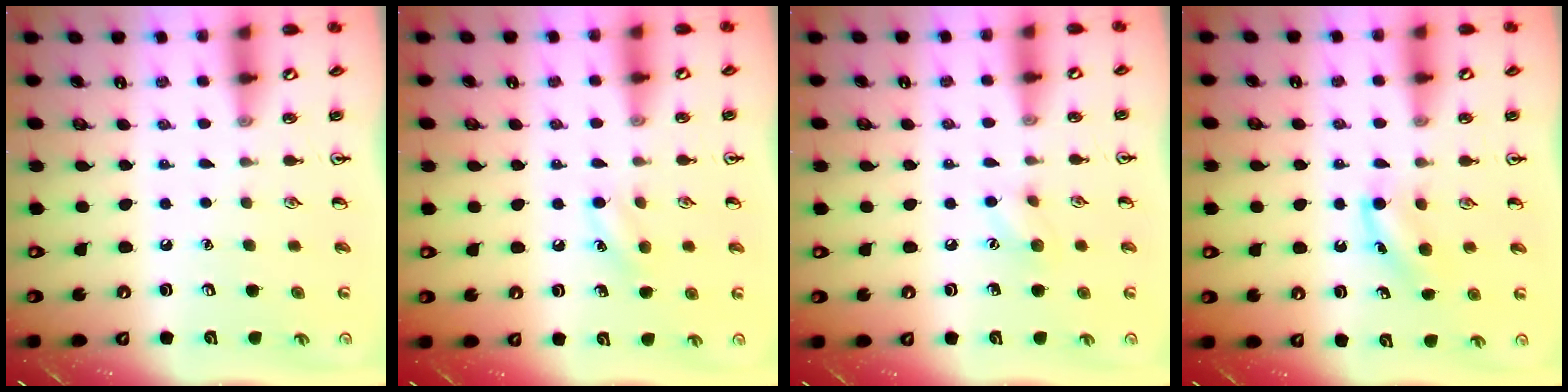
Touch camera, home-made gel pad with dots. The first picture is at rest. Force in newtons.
{"total": 7.0, "press": 6.7, "slide": 2.1}
{"total": 6.3, "press": 6.1, "slide": 1.4}
{"total": 5.1, "press": 4.8, "slide": 1.8}